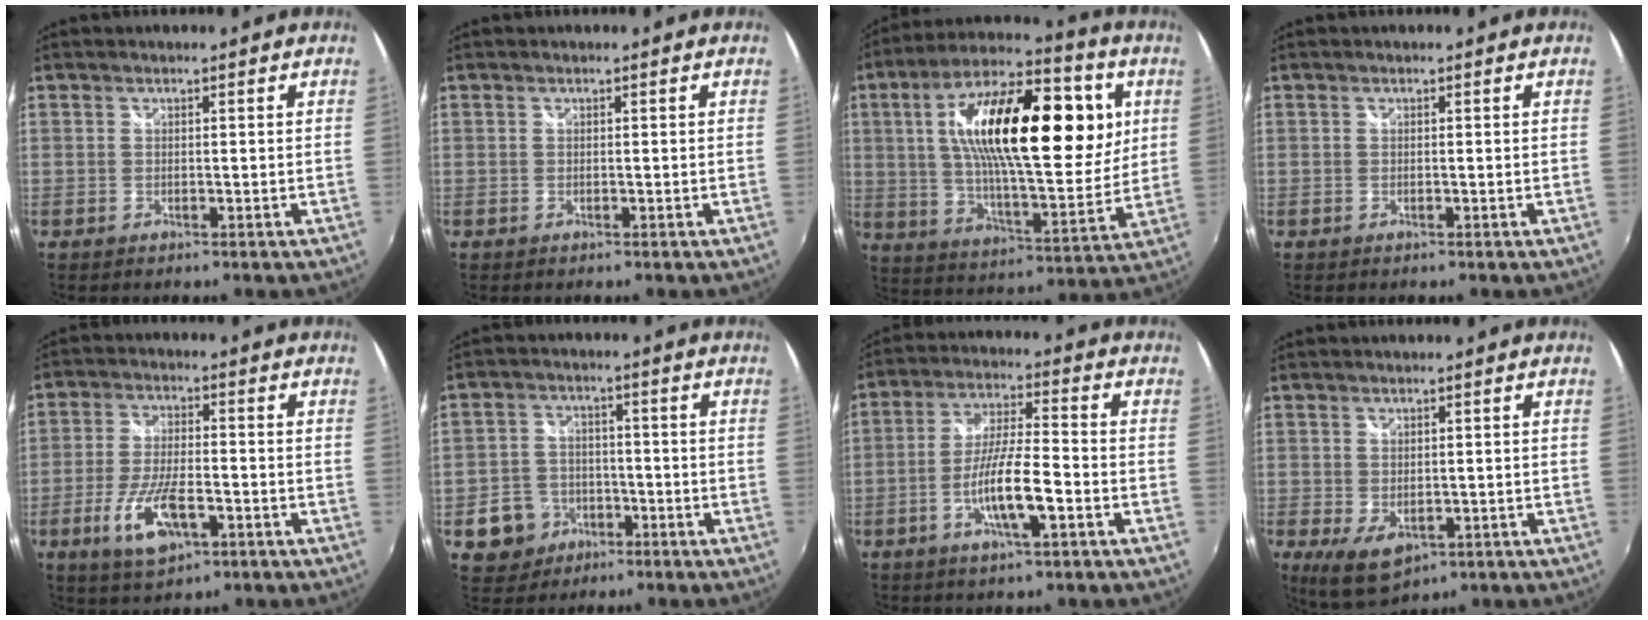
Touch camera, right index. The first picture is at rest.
{"total": 0.0}
{"total": 26.8, "force": [6.7, 10.4, 23.8], "torque": [-0.419, 0.024, 0.100]}
{"total": 0.0}
{"total": 10.3, "force": [-4.4, 3.8, 8.4], "torque": [-0.181, -0.012, -0.077]}
{"total": 7.9, "force": [-3.5, 6.9, 1.7], "torque": [-0.057, 0.015, -0.047]}
{"total": 9.9, "force": [-3.8, 1.3, 9.0], "torque": [-0.177, -0.002, -0.070]}
{"total": 6.8, "force": [-2.0, 4.3, 4.9], "torque": [-0.091, -0.025, -0.025]}